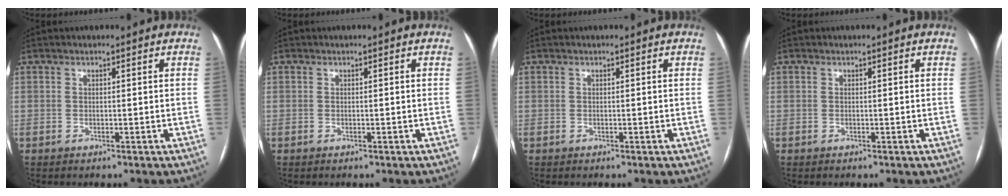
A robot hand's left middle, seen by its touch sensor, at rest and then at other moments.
{"total": 0.0}
{"total": 0.0}
{"total": 0.0}